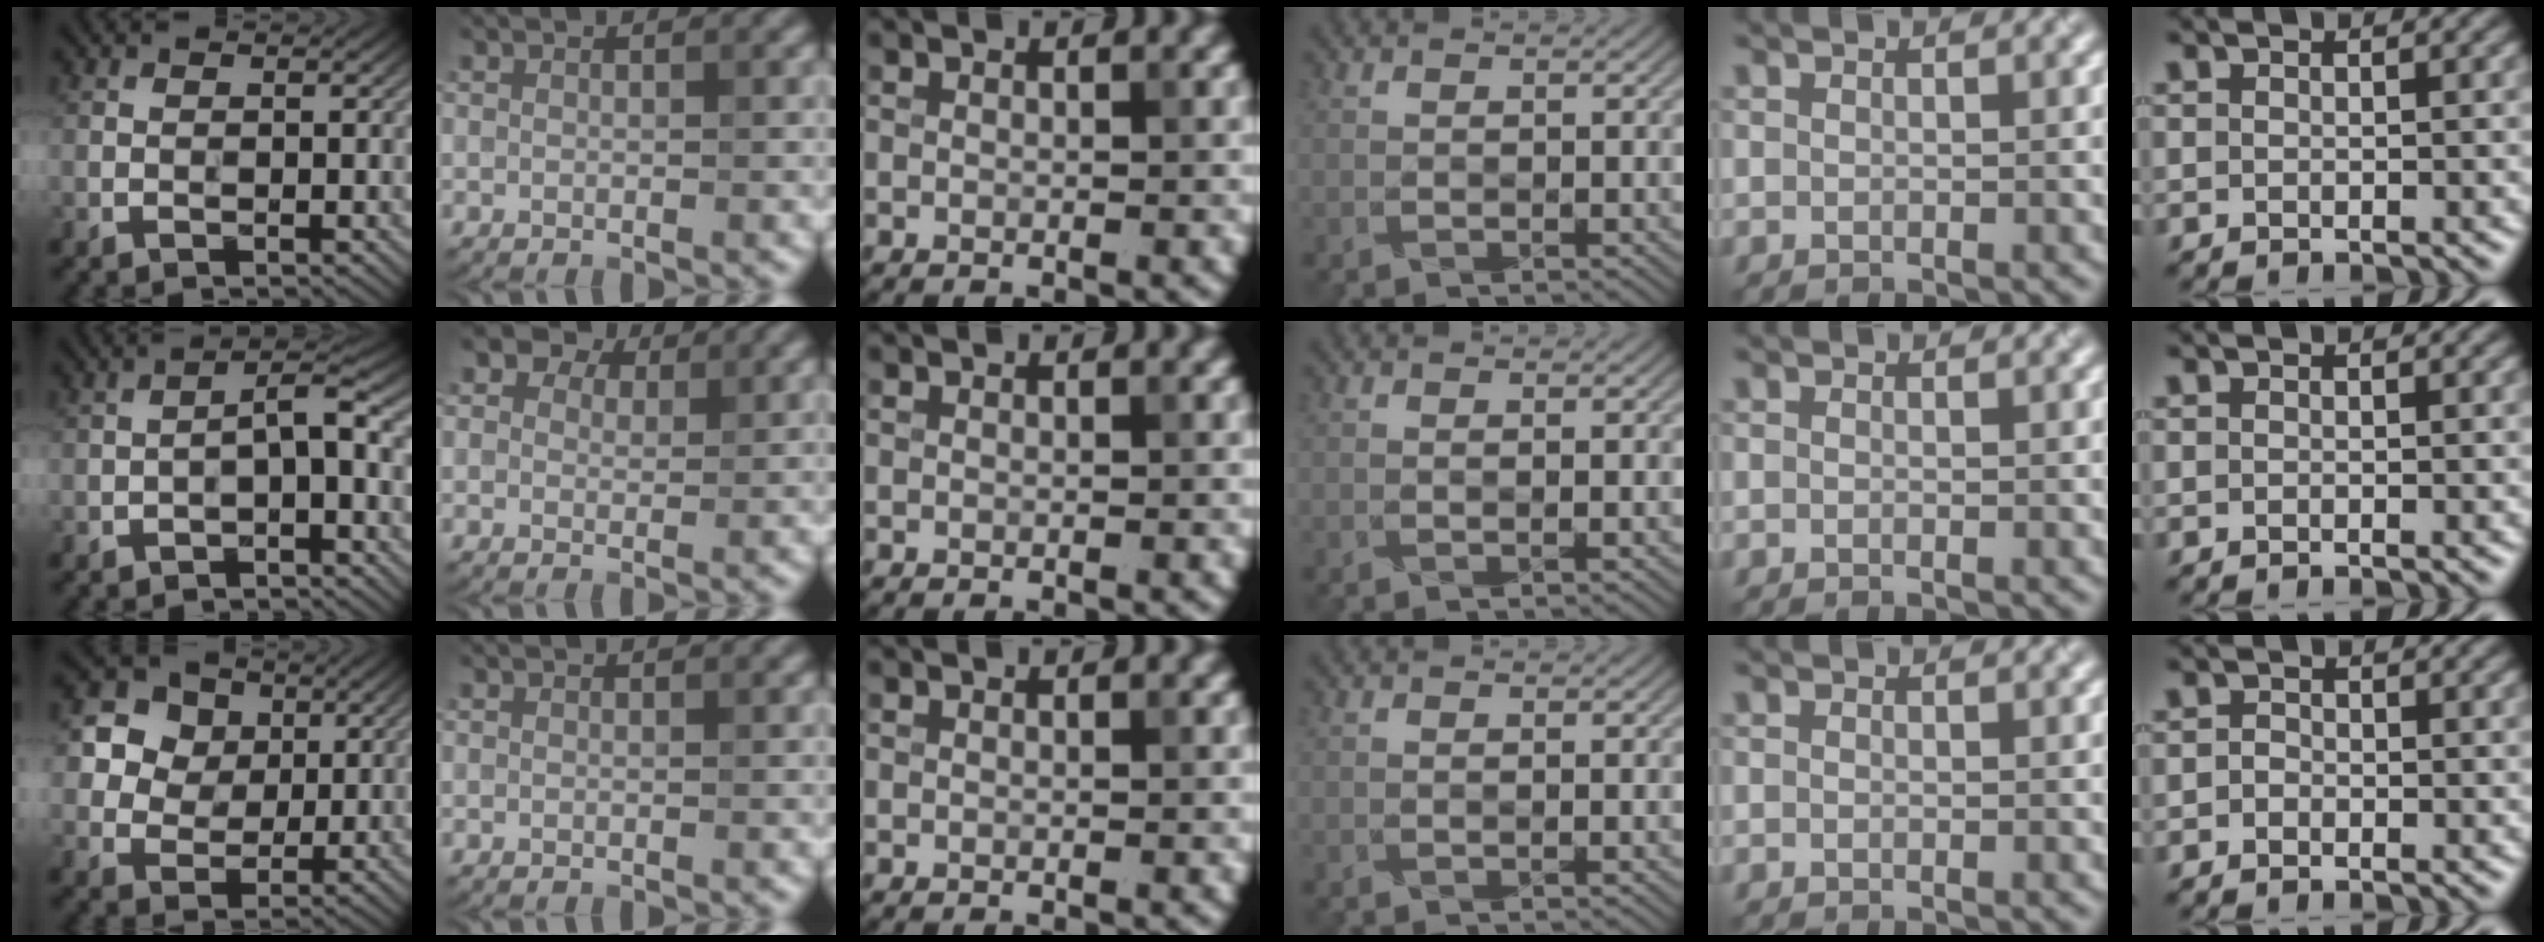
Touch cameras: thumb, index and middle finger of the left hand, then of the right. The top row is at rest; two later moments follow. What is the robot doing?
{"motion": "wrap", "object": "paper"}